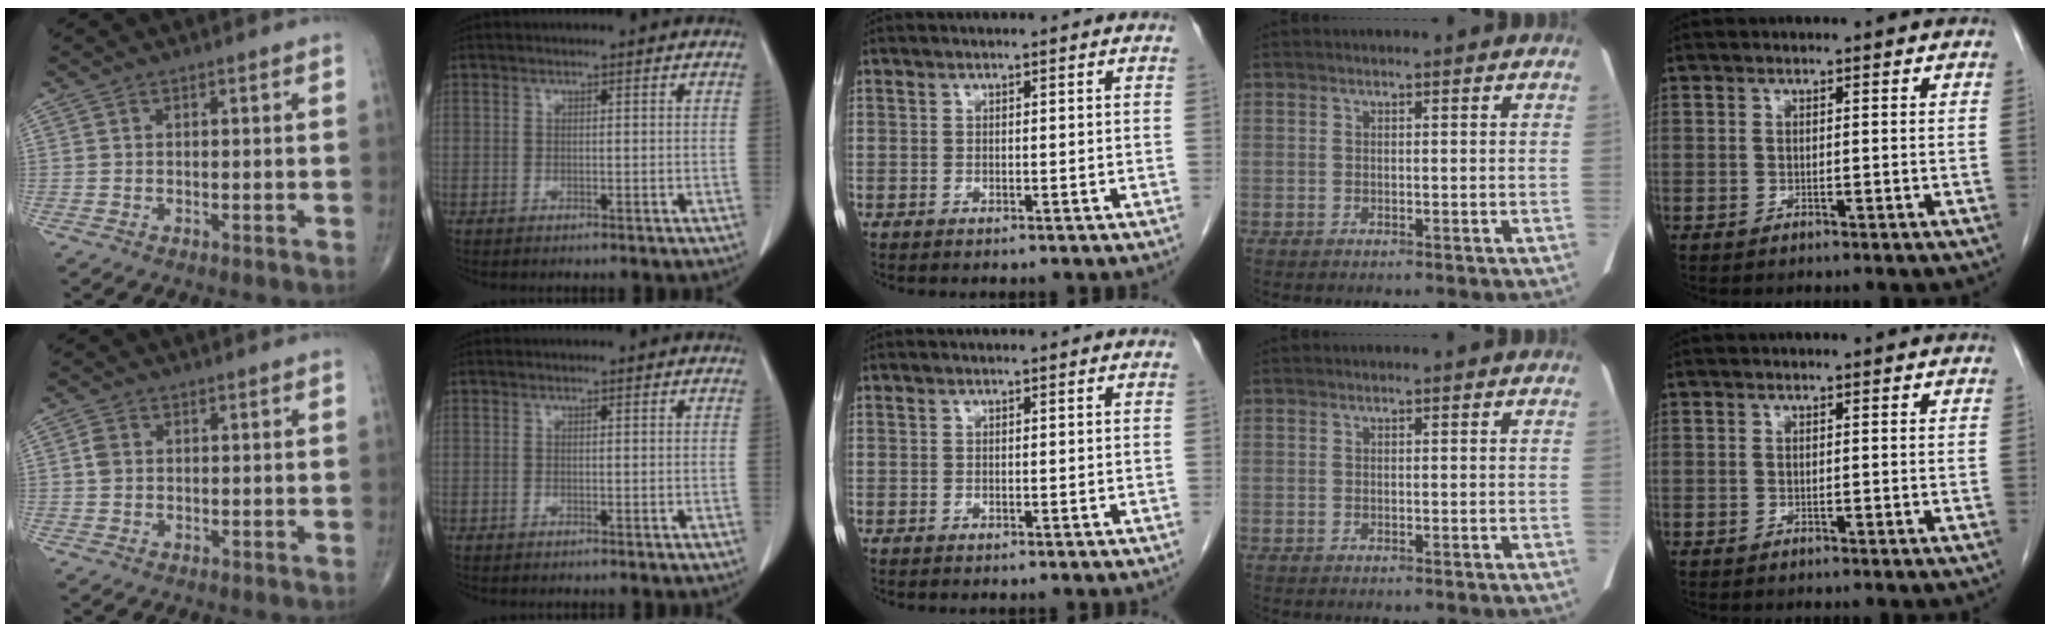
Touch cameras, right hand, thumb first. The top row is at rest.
{"thumb": {"total": 2.1, "force": [0.3, 1.7, 1.2], "torque": [-0.020, 0.004, 0.004]}}